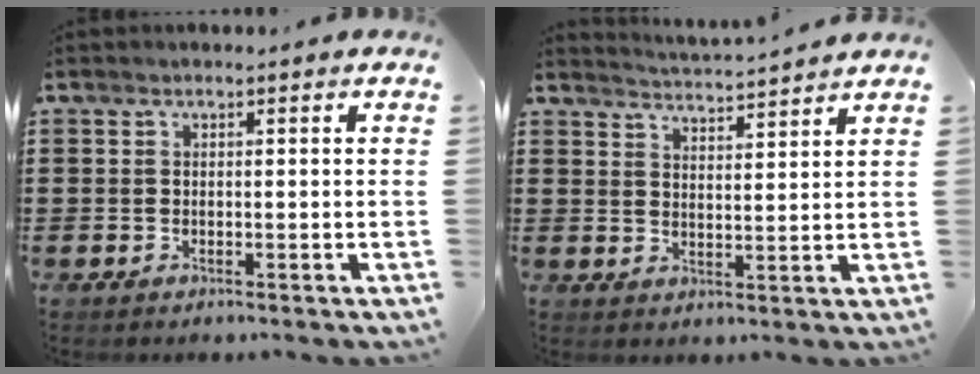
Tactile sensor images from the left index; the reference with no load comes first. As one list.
[{"total": 3.4, "force": [3.3, -0.9, 0.0], "torque": [-0.013, -0.025, 0.055]}]